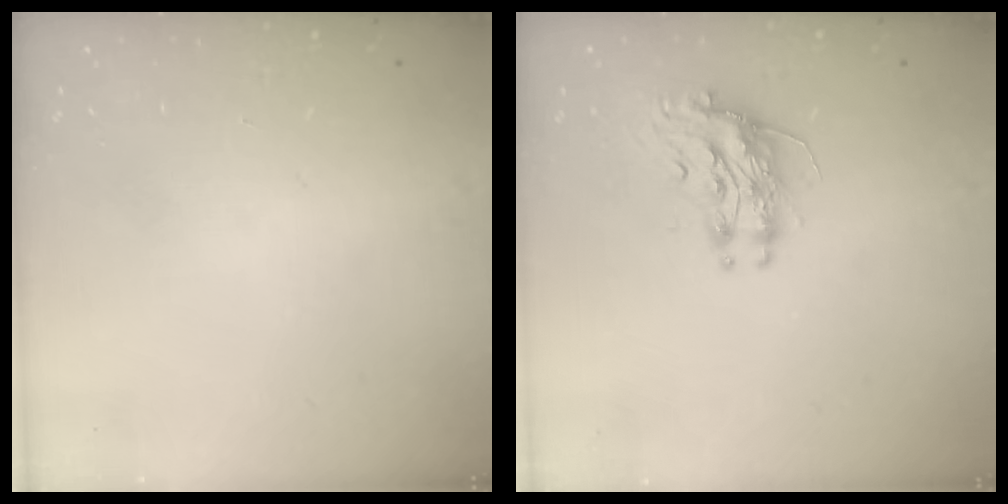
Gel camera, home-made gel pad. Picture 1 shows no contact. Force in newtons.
{"total": 9.2, "press": 9.2, "slide": 0.9}